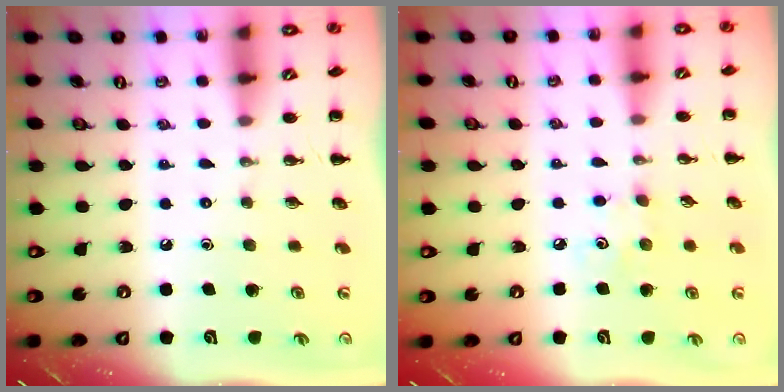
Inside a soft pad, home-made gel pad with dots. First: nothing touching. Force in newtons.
{"total": 3.4, "press": 3.3, "slide": 0.9}